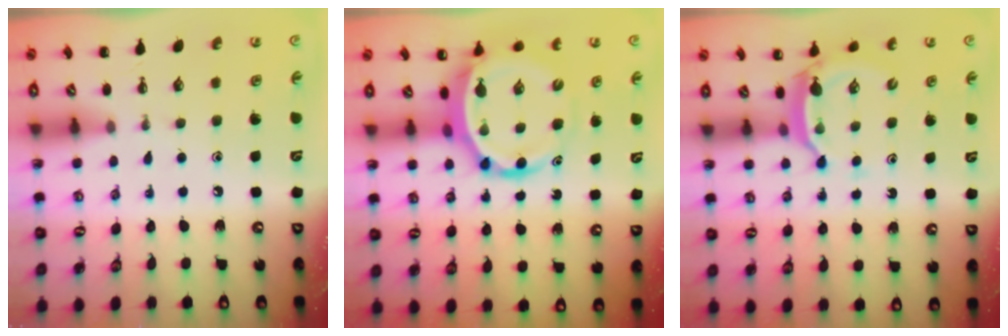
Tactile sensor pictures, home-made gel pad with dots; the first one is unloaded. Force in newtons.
{"total": 8.4, "press": 8.1, "slide": 2.4}
{"total": 5.2, "press": 5.1, "slide": 1.0}